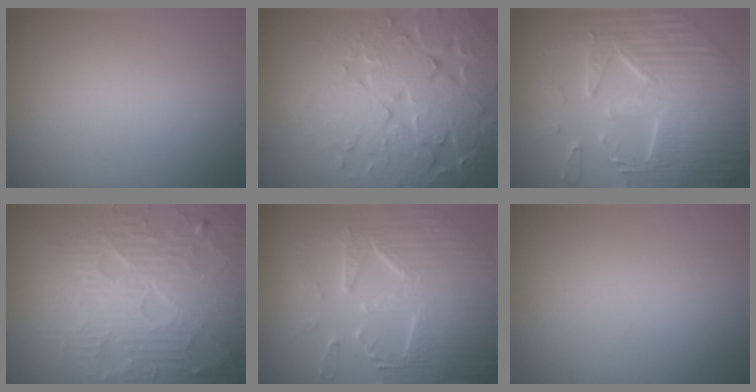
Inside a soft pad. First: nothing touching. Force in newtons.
{"total": 7.8, "press": 7.7, "slide": 1.5}
{"total": 11.0, "press": 7.6, "slide": 7.9}
{"total": 9.0, "press": 6.3, "slide": 6.5}
{"total": 9.4, "press": 6.4, "slide": 6.9}
{"total": 0.0}